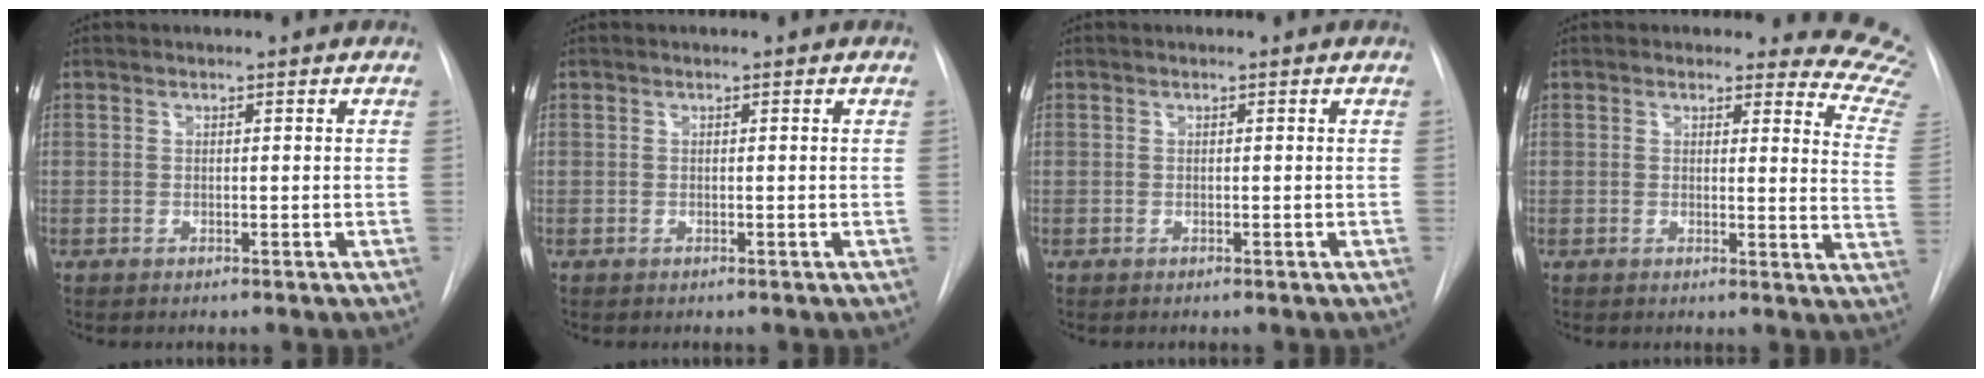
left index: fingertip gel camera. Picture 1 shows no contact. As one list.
[{"total": 0.0}, {"total": 0.0}, {"total": 10.5, "force": [10.4, 1.3, 0.1], "torque": [0.038, -0.121, 0.066]}]